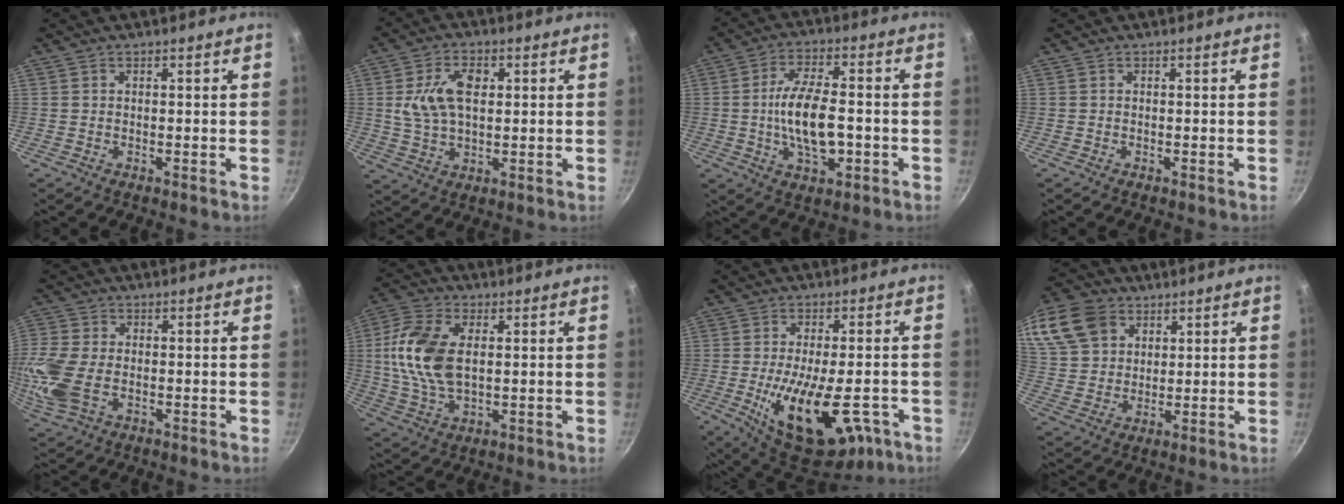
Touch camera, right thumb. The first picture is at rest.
{"total": 10.1, "force": [1.8, 6.2, 7.7], "torque": [-0.128, 0.004, 0.029]}
{"total": 12.2, "force": [-1.7, 5.7, 10.7], "torque": [-0.182, 0.020, -0.030]}
{"total": 0.0}
{"total": 10.3, "force": [-1.9, 6.4, 7.9], "torque": [-0.186, -0.006, -0.044]}
{"total": 14.0, "force": [1.6, 8.1, 11.3], "torque": [-0.220, 0.004, 0.027]}
{"total": 19.3, "force": [-6.7, 8.6, 16.0], "torque": [-0.222, 0.005, -0.089]}
{"total": 19.4, "force": [9.6, 14.3, 8.9], "torque": [-0.199, 0.012, 0.185]}